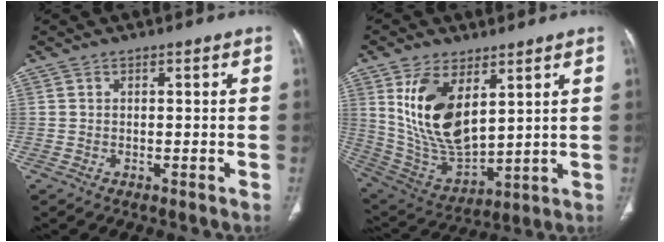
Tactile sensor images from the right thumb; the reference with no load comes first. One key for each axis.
{"total": 17.0, "fx": 6.3, "fy": 8.7, "fz": 13.2, "tx": -0.234, "ty": -0.029, "tz": 0.144}